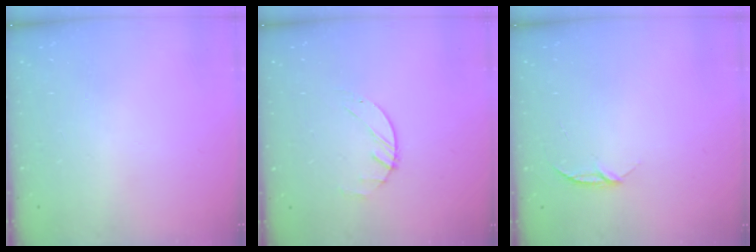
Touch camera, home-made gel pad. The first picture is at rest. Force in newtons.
{"total": 1.4, "press": 1.3, "slide": 0.2}
{"total": 4.0, "press": 4.0, "slide": 0.4}